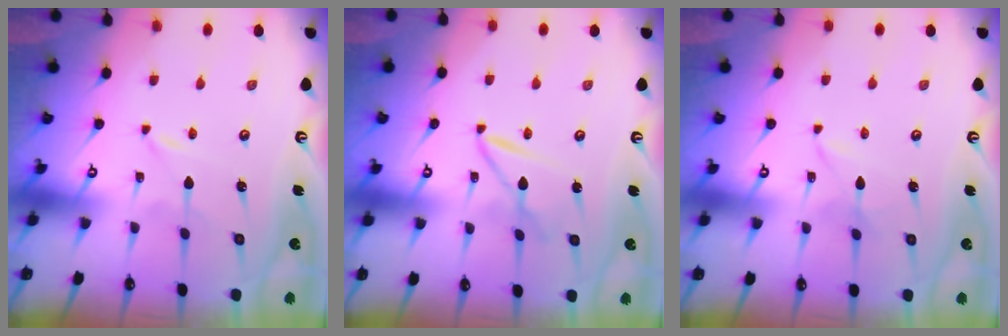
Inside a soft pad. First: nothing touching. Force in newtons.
{"total": 5.3, "press": 5.3, "slide": 0.5}
{"total": 1.2, "press": 1.1, "slide": 0.2}